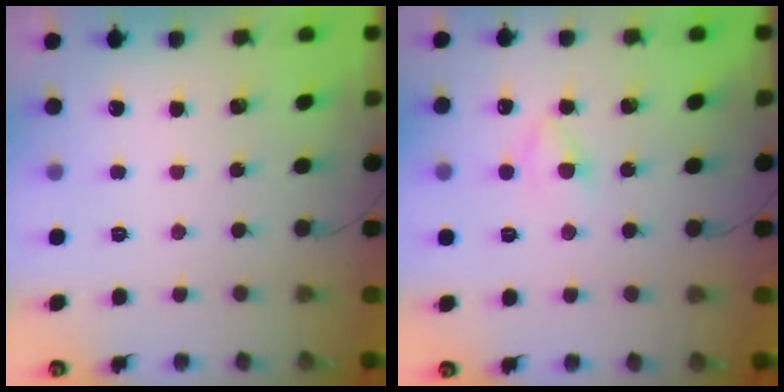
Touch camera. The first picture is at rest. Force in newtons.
{"total": 3.0, "press": 2.7, "slide": 1.2}